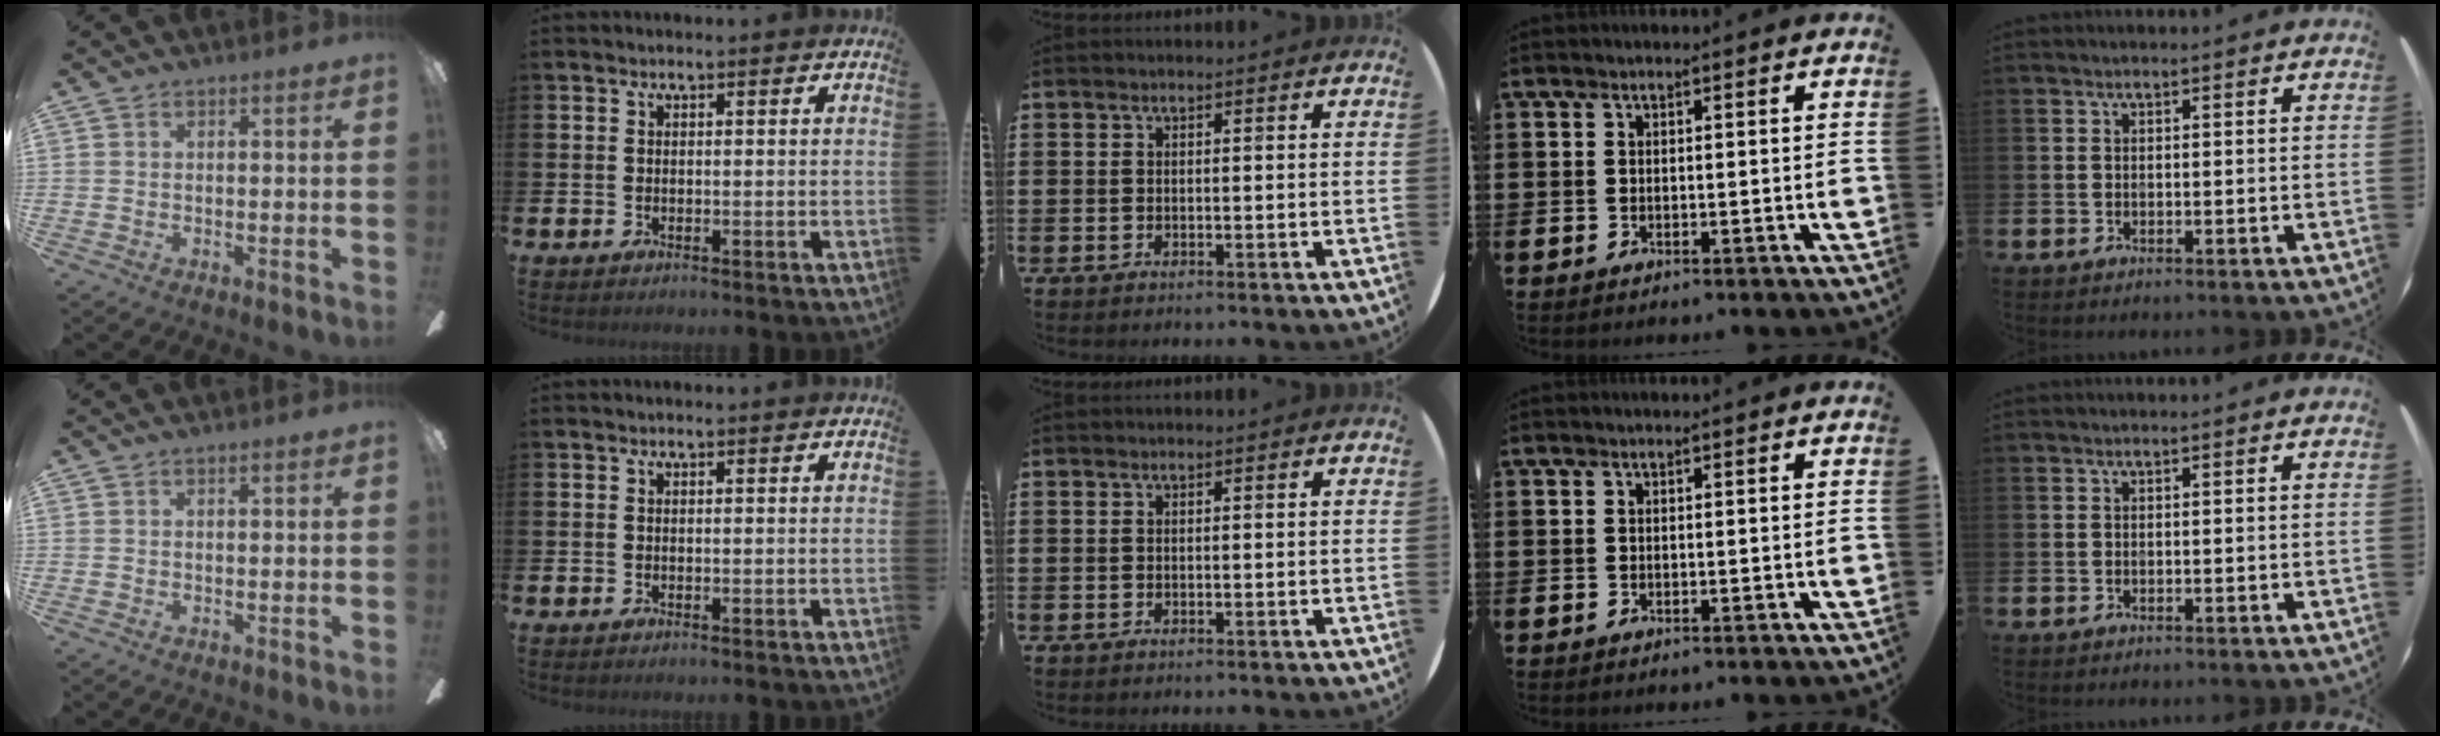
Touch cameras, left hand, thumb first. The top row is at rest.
{}